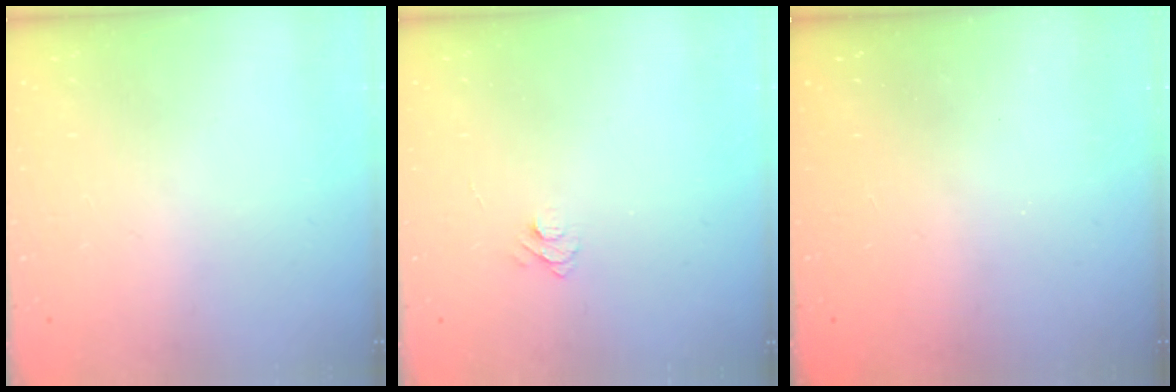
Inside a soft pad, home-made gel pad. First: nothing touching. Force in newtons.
{"total": 4.6, "press": 4.6, "slide": 0.4}
{"total": 2.5, "press": 2.3, "slide": 0.8}